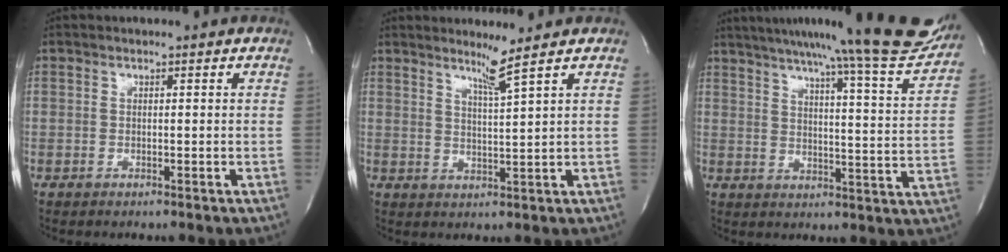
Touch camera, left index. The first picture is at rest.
{"total": 3.5, "force": [2.6, -1.6, 1.7], "torque": [-0.035, -0.021, 0.053]}
{"total": 23.3, "force": [20.3, 0.0, 11.5], "torque": [-0.169, -0.054, 0.256]}